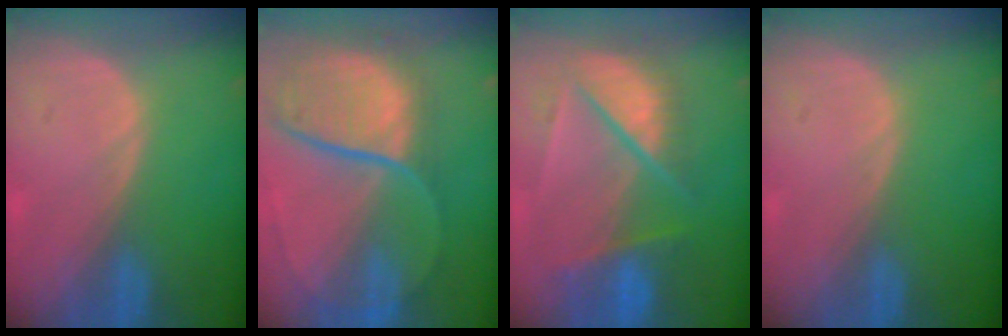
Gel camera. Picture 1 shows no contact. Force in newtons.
{"total": 11.6, "press": 9.6, "slide": 6.5}
{"total": 9.3, "press": 8.2, "slide": 4.4}
{"total": 0.0}